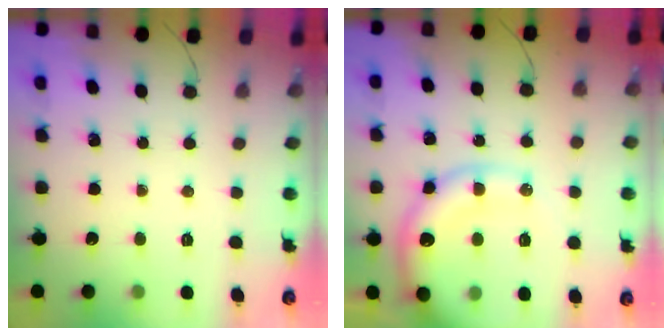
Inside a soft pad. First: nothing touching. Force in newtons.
{"total": 17.4, "press": 17.0, "slide": 3.9}